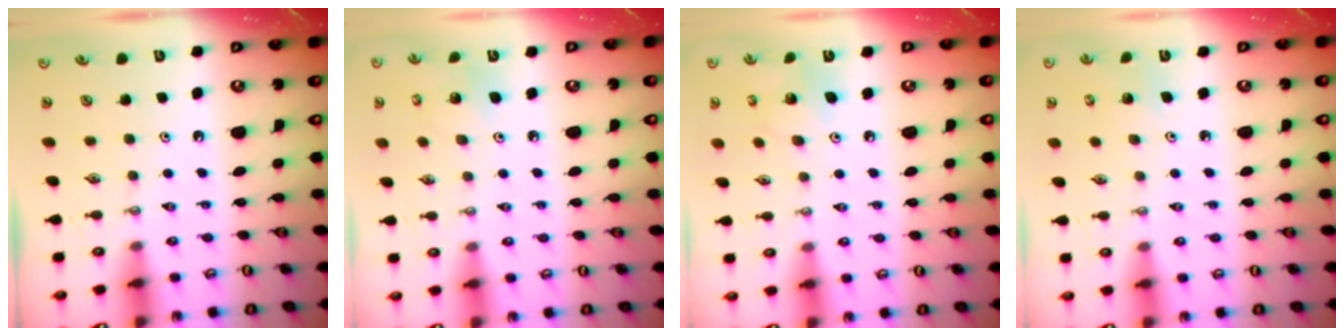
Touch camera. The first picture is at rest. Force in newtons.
{"total": 5.0, "press": 4.7, "slide": 1.8}
{"total": 5.9, "press": 5.9, "slide": 0.2}
{"total": 3.2, "press": 3.1, "slide": 0.2}